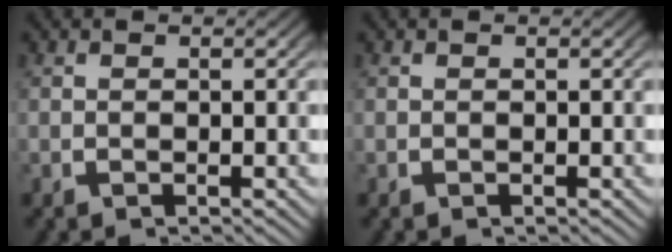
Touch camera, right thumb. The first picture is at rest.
{"total": 0.0}